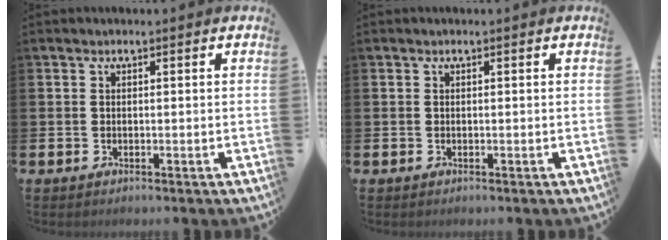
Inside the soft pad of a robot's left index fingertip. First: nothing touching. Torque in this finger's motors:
{"motor_torque": [0.00, 0.00, 0.00, 0.00]}